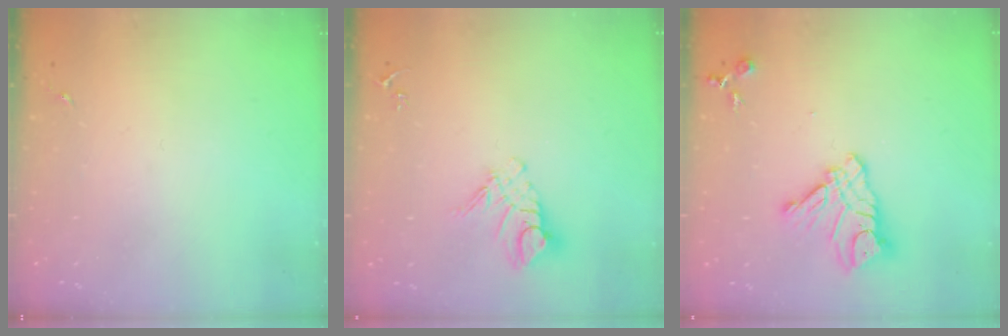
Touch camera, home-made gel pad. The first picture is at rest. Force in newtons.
{"total": 10.6, "press": 10.5, "slide": 0.7}
{"total": 12.8, "press": 12.7, "slide": 1.0}